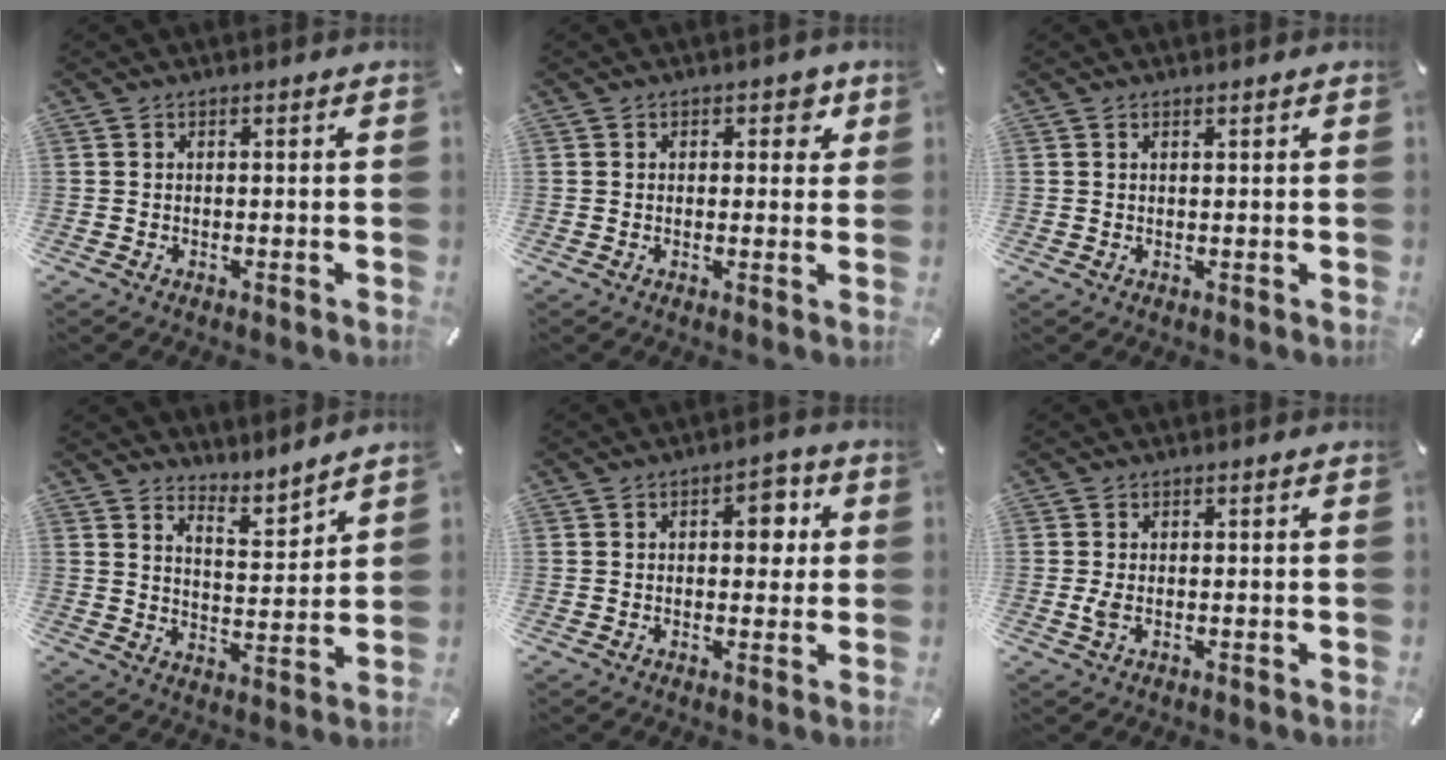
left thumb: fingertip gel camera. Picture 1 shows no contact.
{"total": 3.2, "force": [1.2, 2.1, 2.0], "torque": [-0.004, -0.007, 0.010]}
{"total": 0.6, "force": [0.4, 0.1, 0.4], "torque": [-0.007, -0.001, 0.008]}
{"total": 5.9, "force": [5.6, 1.8, 0.3], "torque": [-0.008, -0.056, 0.102]}
{"total": 6.4, "force": [1.4, 3.9, 4.9], "torque": [-0.046, -0.009, 0.010]}
{"total": 1.8, "force": [0.1, 0.8, 1.6], "torque": [-0.039, -0.003, -0.001]}